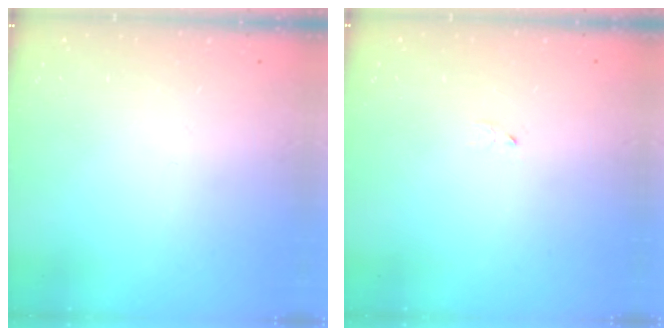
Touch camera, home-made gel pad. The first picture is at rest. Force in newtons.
{"total": 2.4, "press": 2.4, "slide": 0.2}